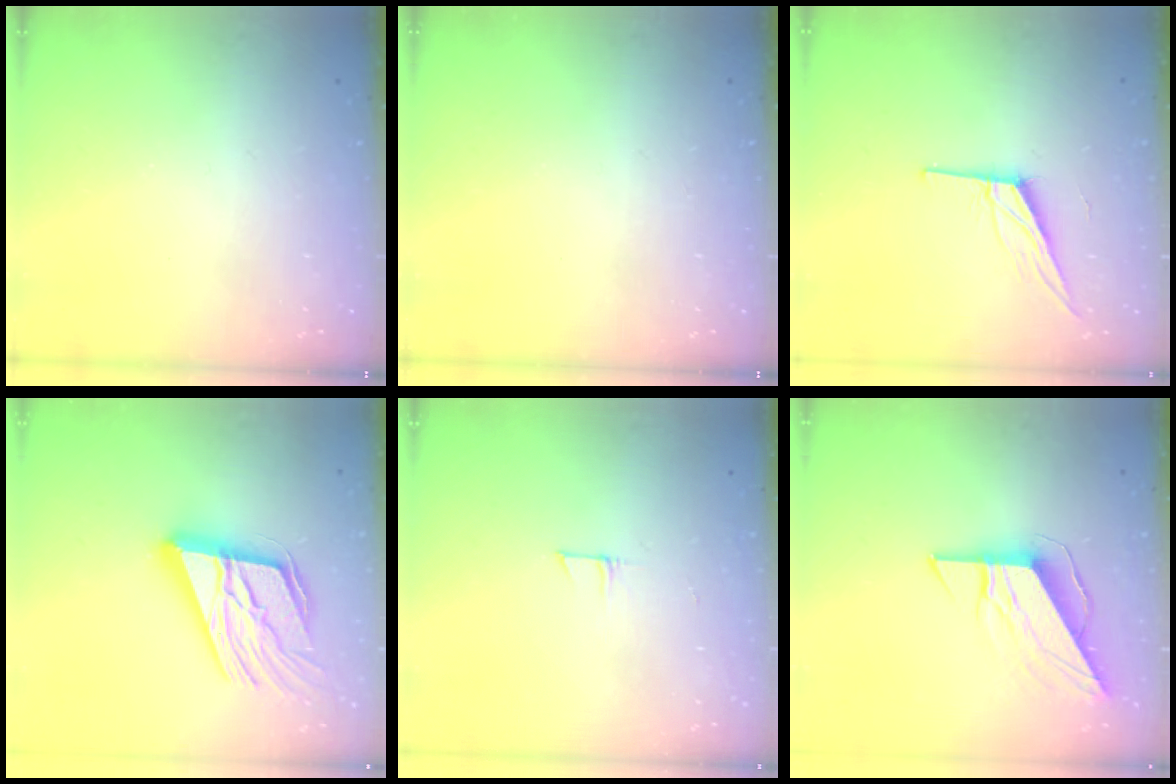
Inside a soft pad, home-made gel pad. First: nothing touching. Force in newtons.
{"total": 0.0}
{"total": 10.8, "press": 10.4, "slide": 2.7}
{"total": 23.6, "press": 23.1, "slide": 4.9}
{"total": 3.9, "press": 3.9, "slide": 0.3}
{"total": 11.1, "press": 11.0, "slide": 1.2}